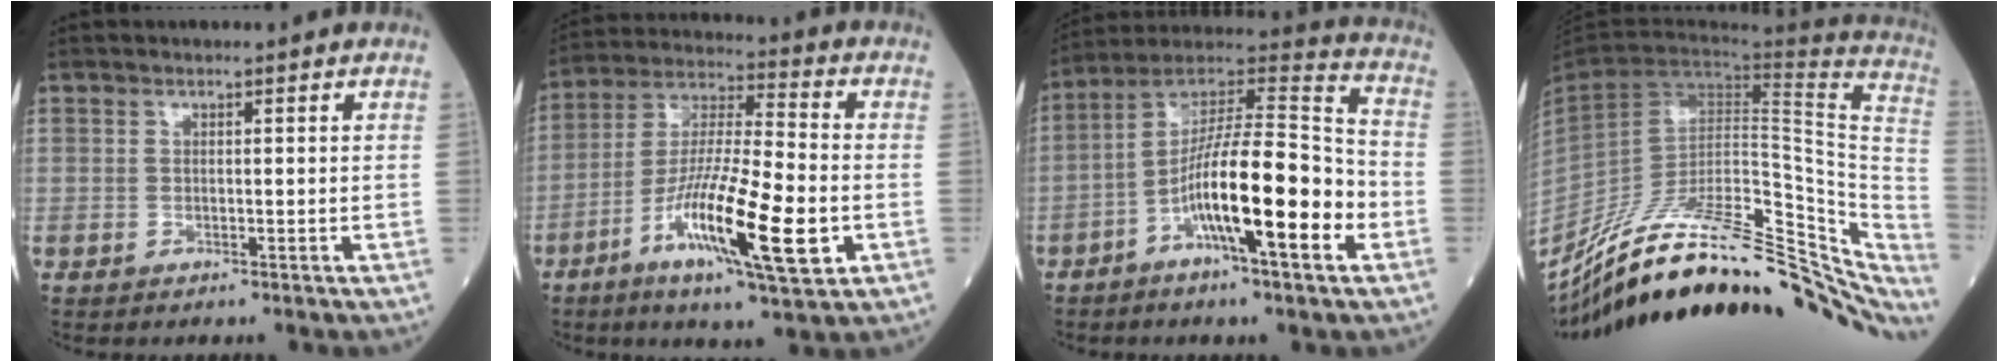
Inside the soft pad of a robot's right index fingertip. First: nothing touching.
{"total": 17.7, "force": [-5.9, 2.0, 16.6], "torque": [-0.311, -0.019, -0.101]}
{"total": 18.7, "force": [-5.6, 2.1, 17.7], "torque": [-0.305, 0.008, -0.098]}
{"total": 31.9, "force": [-22.7, 9.9, 20.1], "torque": [-0.240, 0.003, -0.329]}